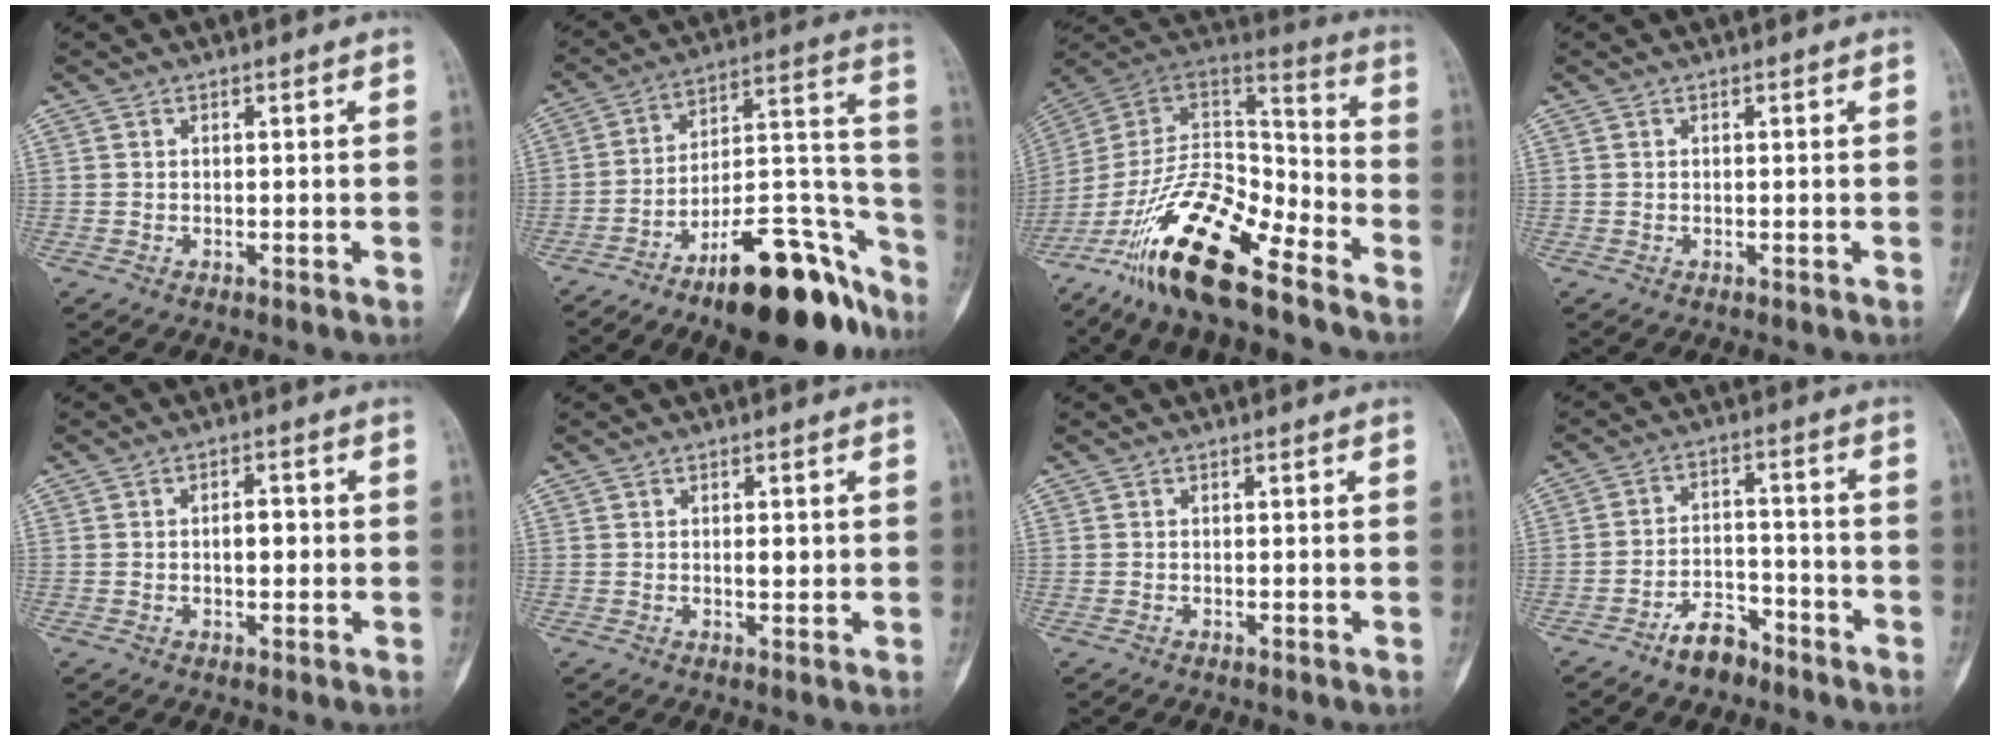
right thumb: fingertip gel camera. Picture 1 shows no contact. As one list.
[{"total": 22.2, "force": [-15.4, 7.4, 14.1], "torque": [-0.139, 0.122, -0.242]}, {"total": 22.9, "force": [-14.5, 7.9, 15.9], "torque": [-0.302, 0.073, -0.258]}, {"total": 0.0}, {"total": 3.2, "force": [-0.1, 1.8, 2.6], "torque": [-0.028, 0.008, -0.003]}, {"total": 1.8, "force": [0.2, 0.8, 1.5], "torque": [-0.022, -0.004, 0.003]}, {"total": 0.0}, {"total": 6.5, "force": [-4.8, 3.3, 2.8], "torque": [-0.037, 0.038, -0.083]}]